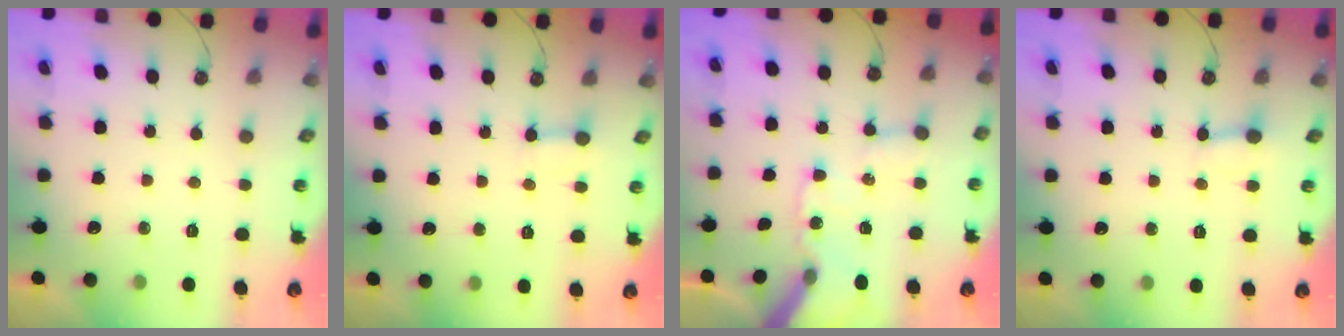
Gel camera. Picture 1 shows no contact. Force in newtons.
{"total": 3.0, "press": 3.0, "slide": 0.5}
{"total": 12.7, "press": 12.6, "slide": 1.6}
{"total": 2.5, "press": 2.5, "slide": 0.4}